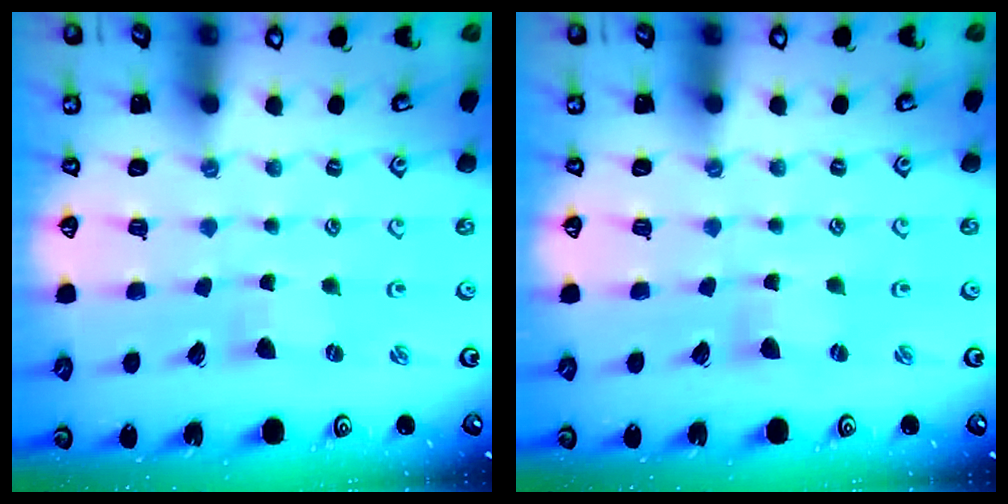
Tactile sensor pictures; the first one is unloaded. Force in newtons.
{"total": 0.0}